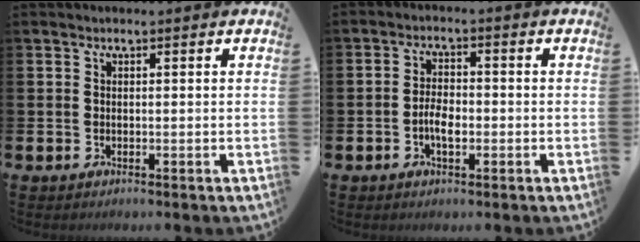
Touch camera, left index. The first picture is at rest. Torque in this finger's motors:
{"motor_torque": [0.37, -0.05, 0.11, 0.13]}